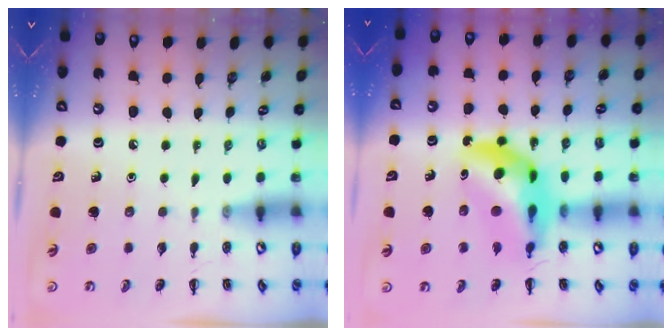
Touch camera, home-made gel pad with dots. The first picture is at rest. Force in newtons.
{"total": 12.9, "press": 12.4, "slide": 3.6}